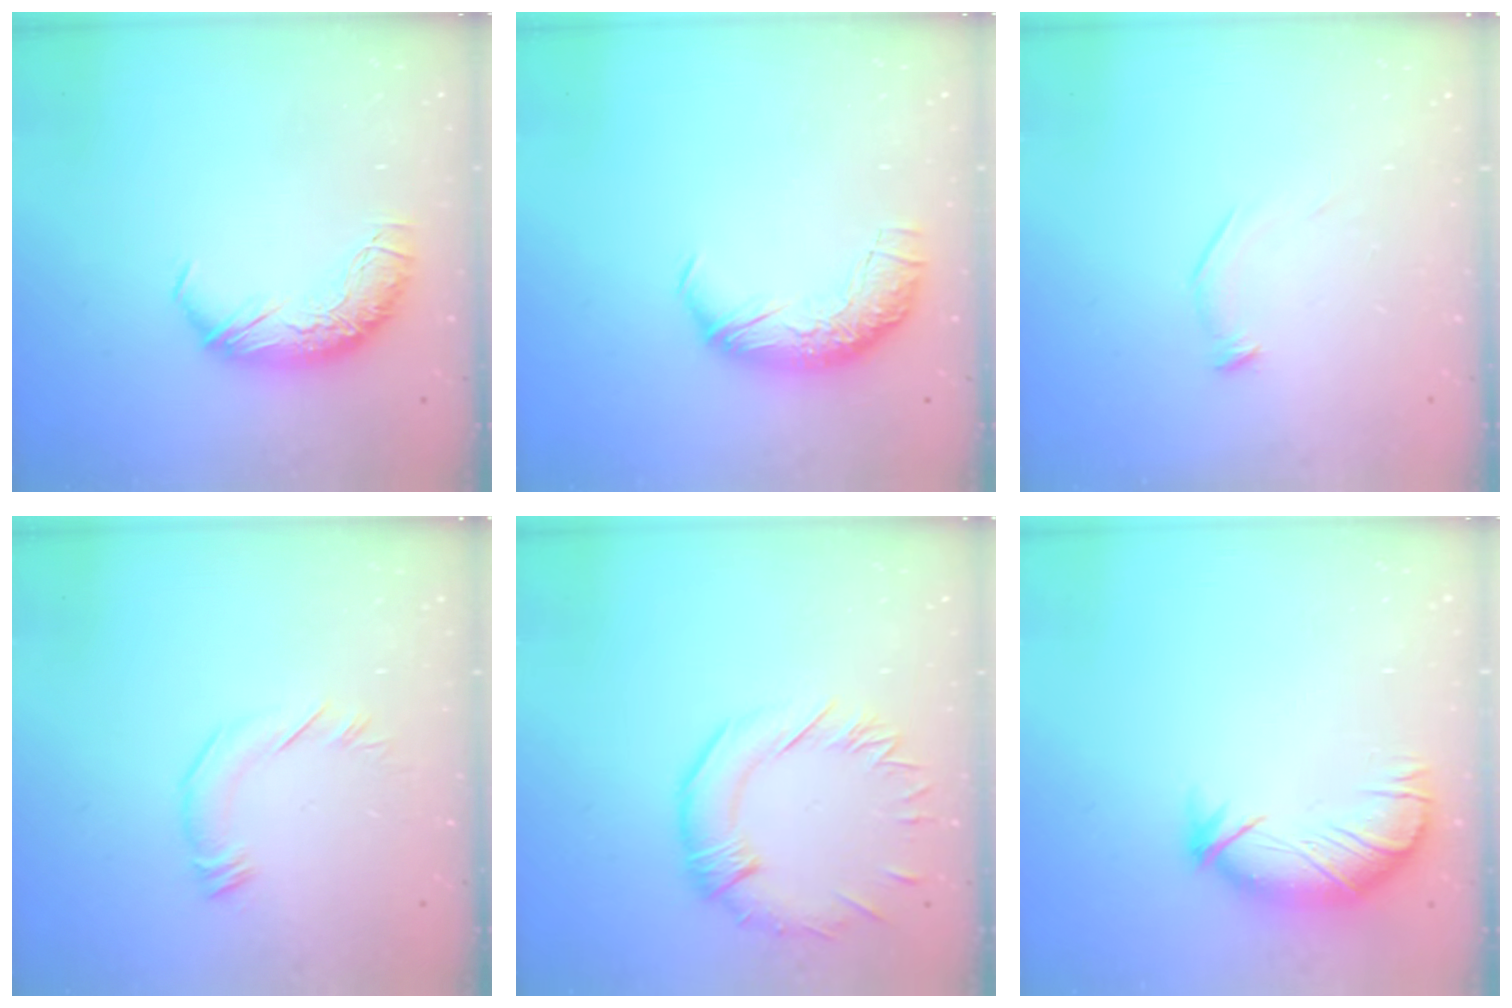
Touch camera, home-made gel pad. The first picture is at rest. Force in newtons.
{"total": 2.3, "press": 0.9, "slide": 2.1}
{"total": 7.1, "press": 7.0, "slide": 1.1}
{"total": 4.4, "press": 4.4, "slide": 0.3}
{"total": 2.0, "press": 1.8, "slide": 1.0}
{"total": 3.9, "press": 3.3, "slide": 2.1}